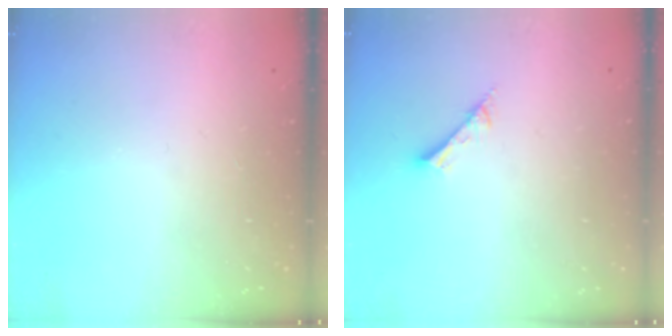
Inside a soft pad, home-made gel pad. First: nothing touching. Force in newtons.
{"total": 3.6, "press": 3.6, "slide": 0.1}